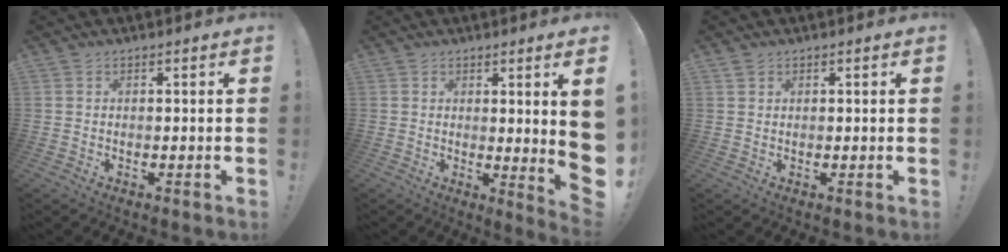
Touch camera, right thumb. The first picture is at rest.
{"total": 7.2, "force": [1.0, -0.7, 7.1], "torque": [-0.091, -0.031, 0.013]}
{"total": 1.2, "force": [0.9, 0.8, 0.0], "torque": [0.007, -0.003, 0.016]}